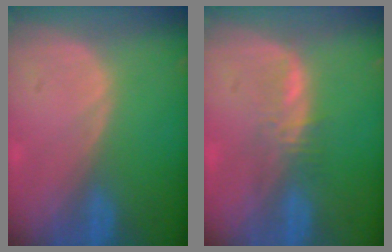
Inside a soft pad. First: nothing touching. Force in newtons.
{"total": 2.9, "press": 2.9, "slide": 0.2}